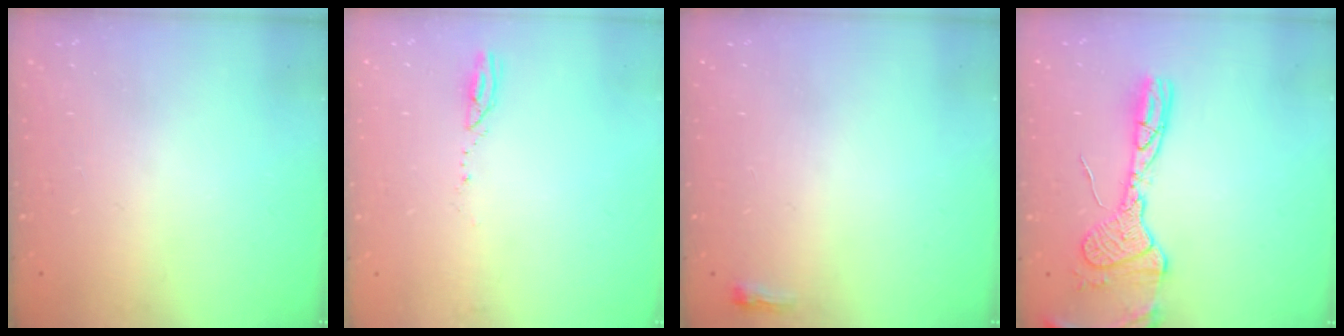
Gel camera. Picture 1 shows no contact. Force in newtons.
{"total": 2.6, "press": 2.6, "slide": 0.3}
{"total": 2.6, "press": 2.5, "slide": 0.6}
{"total": 14.2, "press": 14.2, "slide": 1.3}